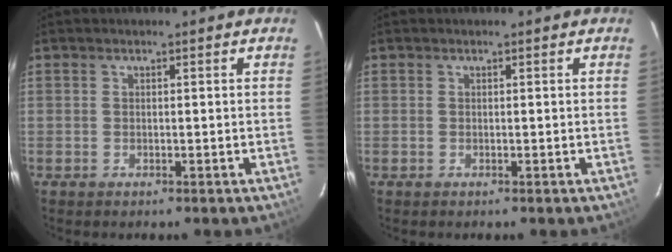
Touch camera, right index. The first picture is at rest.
{"total": 0.0}